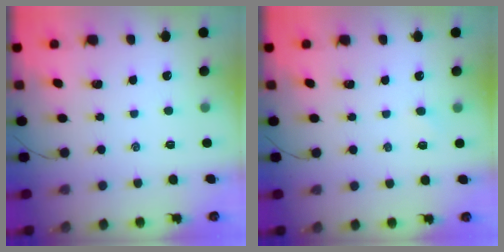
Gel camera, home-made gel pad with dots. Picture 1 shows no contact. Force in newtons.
{"total": 1.4, "press": 1.3, "slide": 0.4}